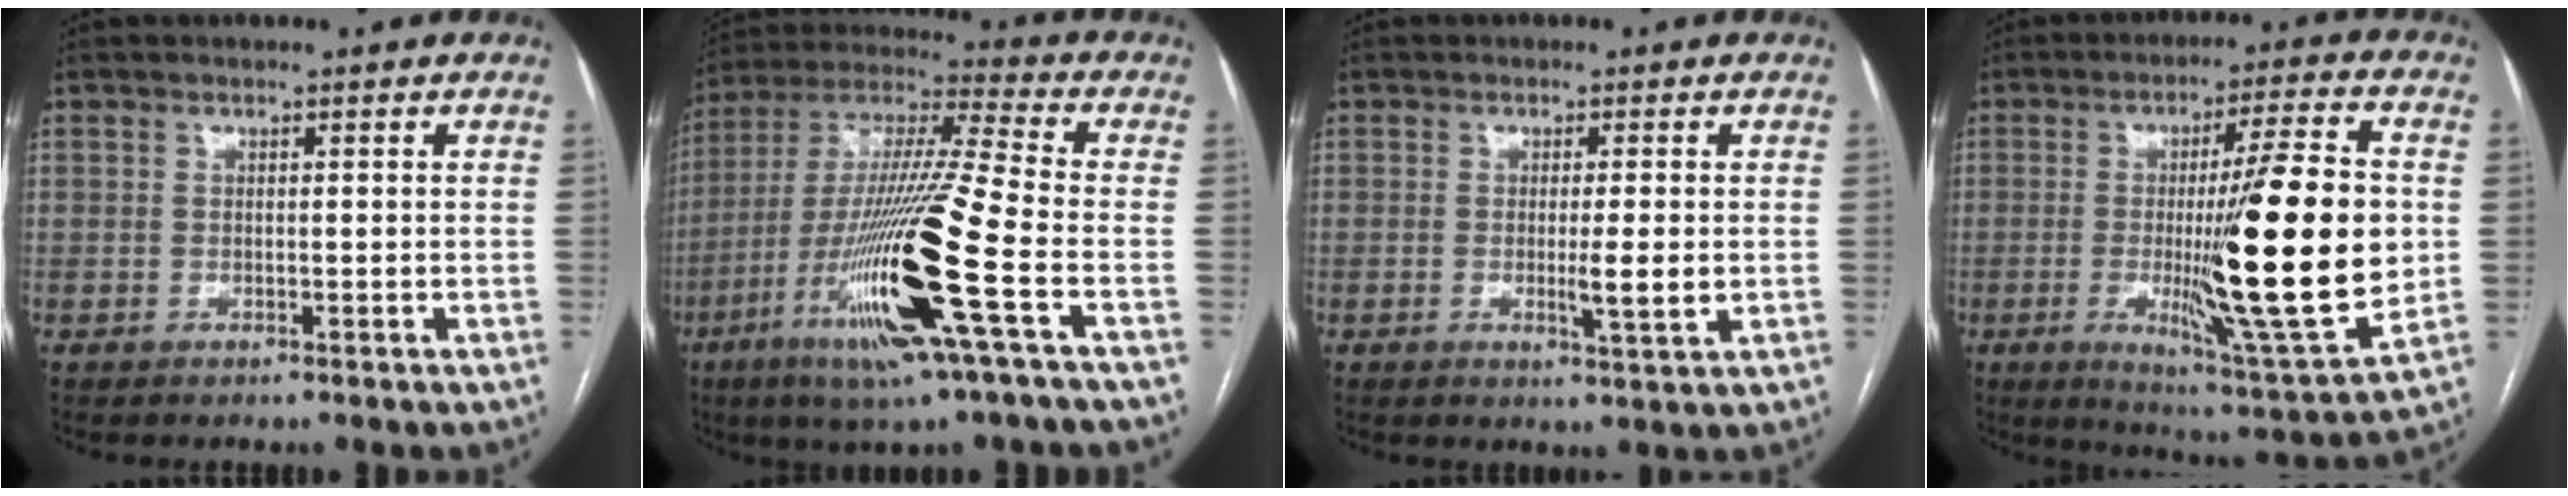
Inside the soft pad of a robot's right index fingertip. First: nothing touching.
{"total": 20.8, "force": [-7.5, -0.1, 19.4], "torque": [-0.396, -0.030, -0.146]}
{"total": 3.8, "force": [-0.5, 0.1, 3.8], "torque": [-0.062, -0.008, -0.007]}
{"total": 21.8, "force": [-1.1, 0.7, 21.8], "torque": [-0.332, -0.024, -0.017]}